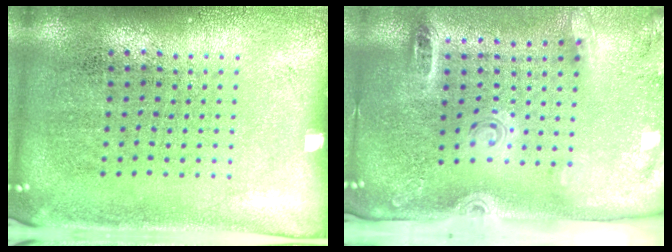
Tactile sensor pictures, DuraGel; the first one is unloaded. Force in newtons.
{"total": 2.9, "press": 2.0, "slide": 2.1}